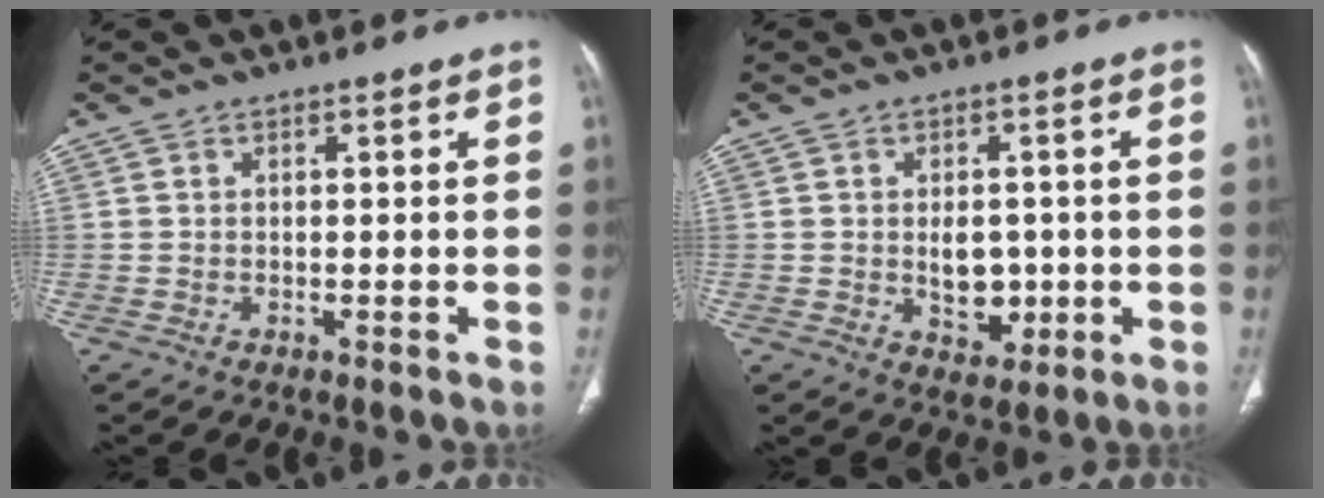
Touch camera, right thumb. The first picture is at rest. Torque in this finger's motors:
{"motor_torque": [2.87, 2.14, 1.06, -0.33, 0.45]}